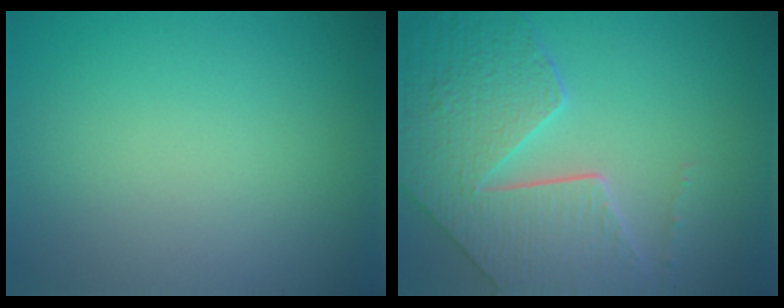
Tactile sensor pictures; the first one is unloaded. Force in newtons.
{"total": 8.4, "press": 6.1, "slide": 5.8}